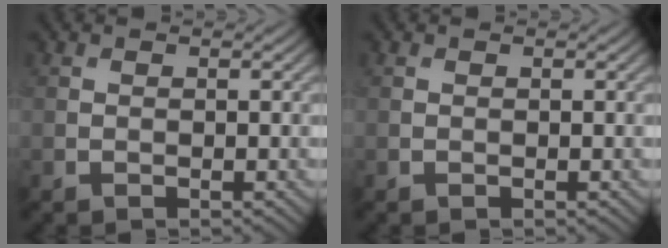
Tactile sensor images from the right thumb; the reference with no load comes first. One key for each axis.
{"total": 0.0}